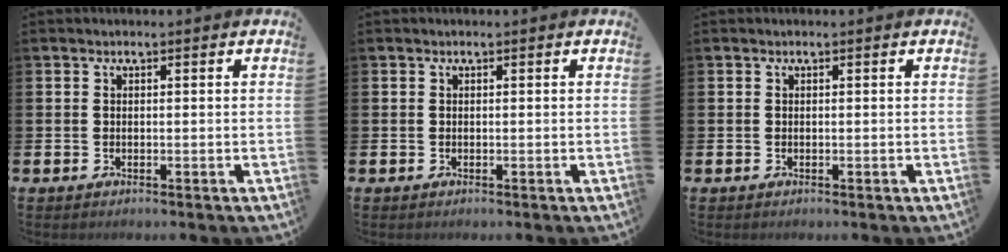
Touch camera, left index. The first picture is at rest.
{"total": 0.0}
{"total": 0.0}